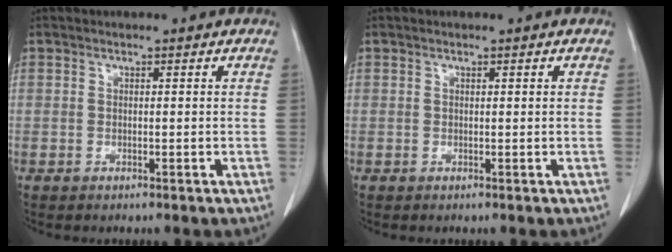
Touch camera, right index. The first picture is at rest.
{"total": 0.0}